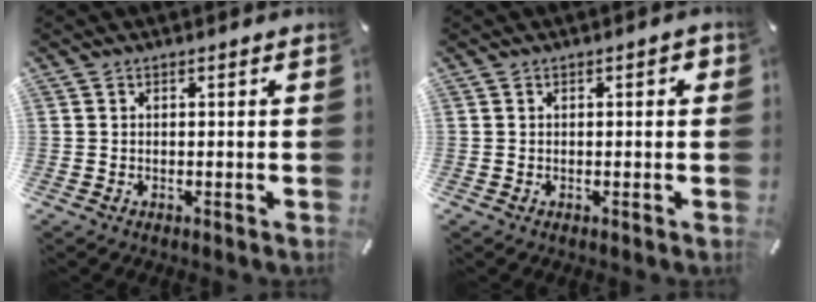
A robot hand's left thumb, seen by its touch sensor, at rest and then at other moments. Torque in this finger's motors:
{"motor_torque": [0.35, 0.42, 0.25, -0.17, 0.08]}